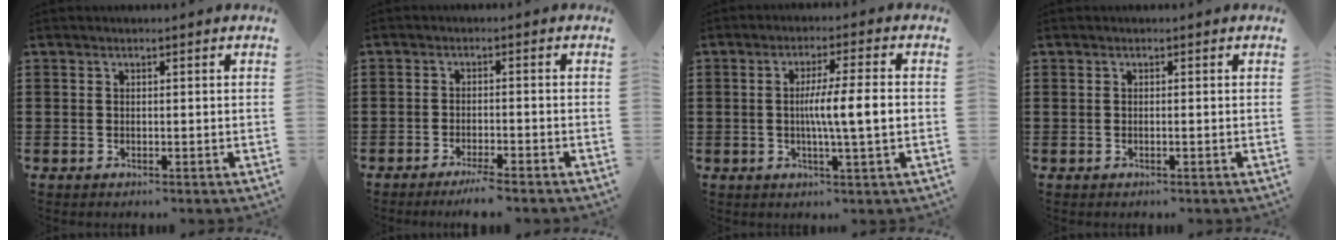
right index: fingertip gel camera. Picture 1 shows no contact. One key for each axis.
{"total": 2.9, "fx": -2.5, "fy": -0.4, "fz": 1.3, "tx": -0.022, "ty": -0.002, "tz": -0.047}
{"total": 7.1, "fx": -0.3, "fy": 0.2, "fz": 7.1, "tx": -0.125, "ty": -0.004, "tz": -0.012}
{"total": 0.5, "fx": -0.2, "fy": -0.2, "fz": 0.4, "tx": -0.007, "ty": -0.003, "tz": -0.004}